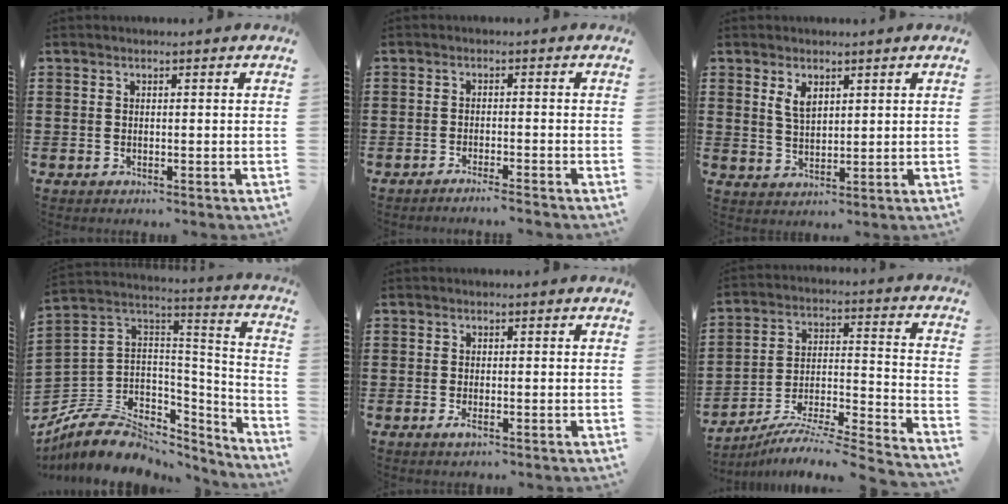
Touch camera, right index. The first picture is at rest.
{"total": 2.0, "force": [-1.9, -0.5, 0.5], "torque": [-0.008, 0.001, -0.038]}
{"total": 3.0, "force": [1.7, 1.5, 2.0], "torque": [-0.044, 0.003, 0.031]}
{"total": 9.8, "force": [-5.7, 7.0, 3.7], "torque": [-0.093, 0.009, -0.102]}
{"total": 1.1, "force": [-0.3, 0.3, 1.0], "torque": [-0.025, -0.007, -0.007]}
{"total": 7.3, "force": [-6.7, -0.1, 2.9], "torque": [-0.045, -0.006, -0.136]}